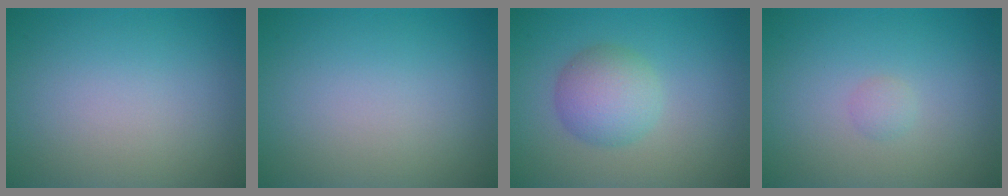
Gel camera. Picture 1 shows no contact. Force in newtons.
{"total": 0.0}
{"total": 3.9, "press": 3.9, "slide": 0.1}
{"total": 0.7, "press": 0.7, "slide": 0.0}